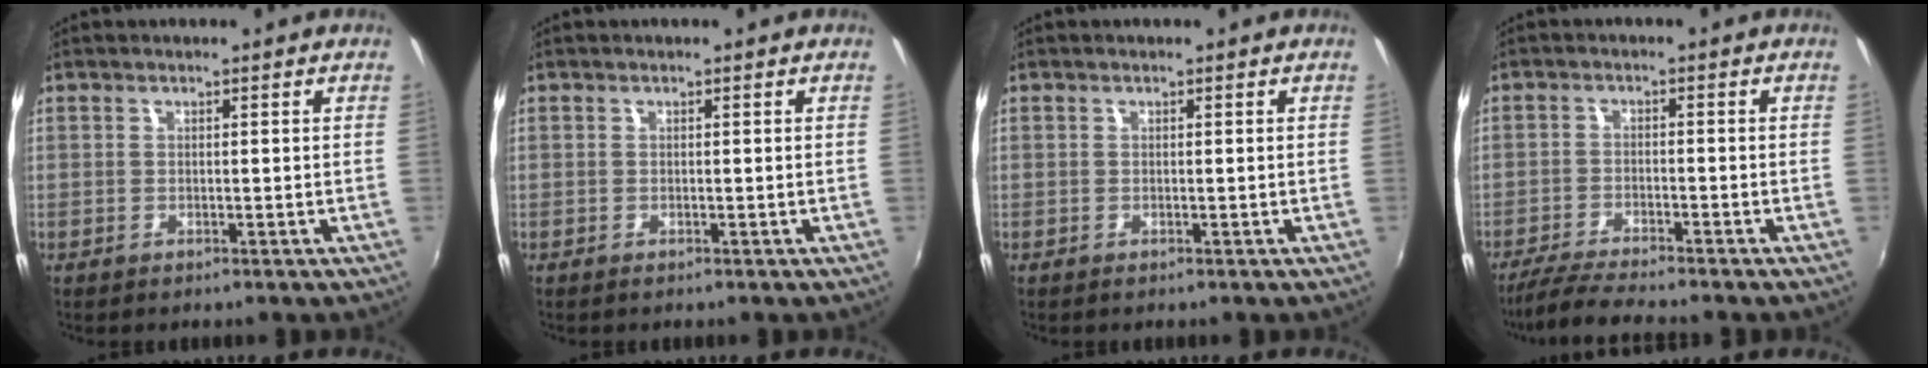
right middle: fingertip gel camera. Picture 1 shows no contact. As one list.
[{"total": 0.0}, {"total": 0.0}, {"total": 7.1, "force": [-6.5, 0.0, 3.0], "torque": [-0.084, -0.019, -0.116]}]